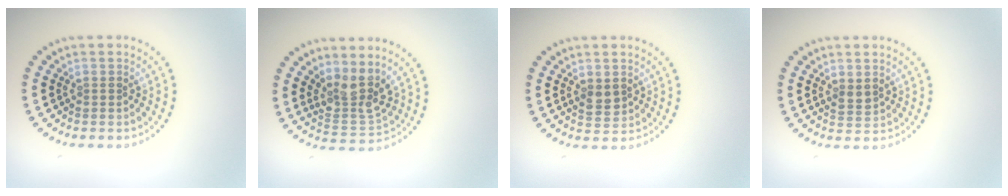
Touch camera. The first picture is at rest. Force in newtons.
{"total": 3.8, "press": 3.1, "slide": 2.2}
{"total": 1.8, "press": 1.8, "slide": 0.3}
{"total": 1.2, "press": 1.2, "slide": 0.3}